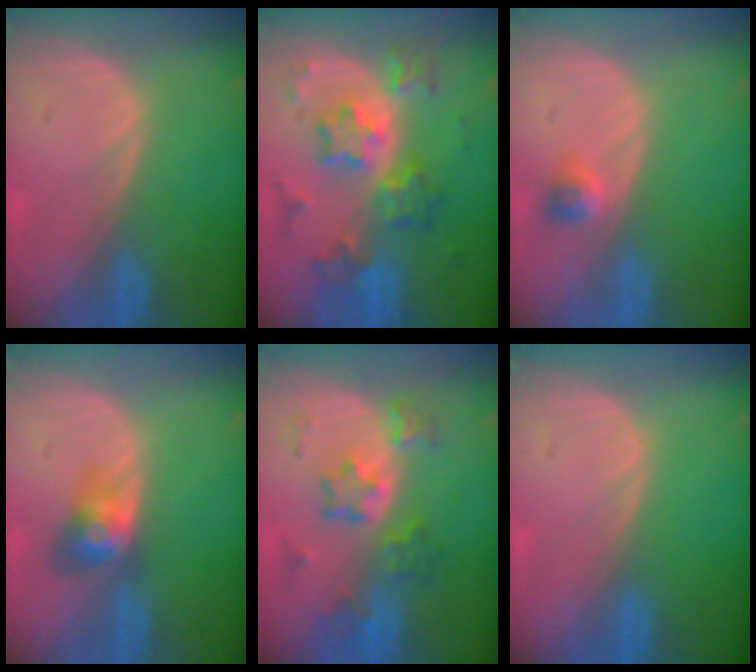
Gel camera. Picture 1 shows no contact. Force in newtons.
{"total": 9.1, "press": 9.1, "slide": 0.8}
{"total": 2.4, "press": 2.0, "slide": 1.2}
{"total": 4.0, "press": 4.0, "slide": 0.3}
{"total": 6.7, "press": 6.6, "slide": 1.1}
{"total": 0.0}